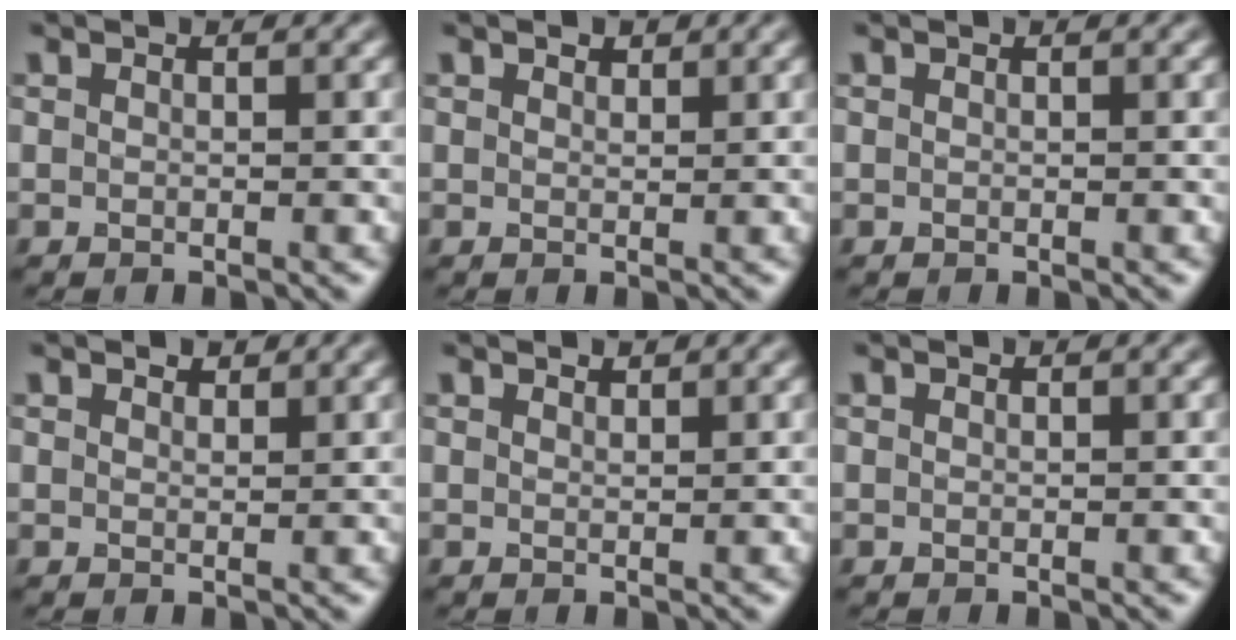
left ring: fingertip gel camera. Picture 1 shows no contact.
{"total": 0.9, "force": [0.7, 0.4, 0.2], "torque": [-0.004, -0.001, 0.012]}
{"total": 0.0}
{"total": 1.1, "force": [1.0, 0.4, 0.2], "torque": [-0.007, -0.001, 0.017]}
{"total": 0.8, "force": [0.8, 0.2, 0.1], "torque": [-0.005, -0.001, 0.016]}
{"total": 0.0}